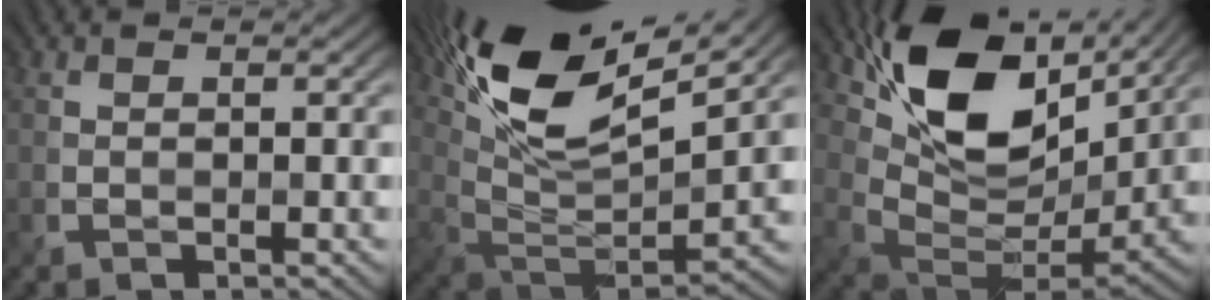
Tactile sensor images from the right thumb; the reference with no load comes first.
{"total": 16.8, "force": [10.0, 6.3, 11.9], "torque": [-0.256, 0.024, 0.169]}
{"total": 14.2, "force": [8.2, 7.4, 8.9], "torque": [-0.173, 0.005, 0.151]}